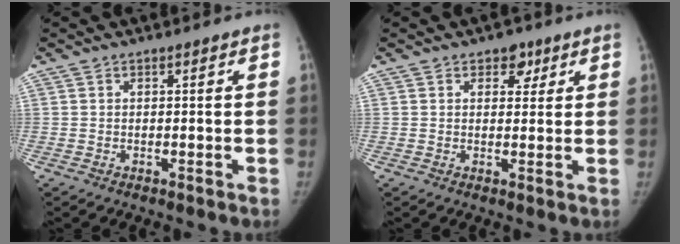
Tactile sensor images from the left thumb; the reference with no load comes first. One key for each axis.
{"total": 3.4, "fx": 1.9, "fy": 2.4, "fz": 1.6, "tx": 0.003, "ty": -0.007, "tz": 0.023}